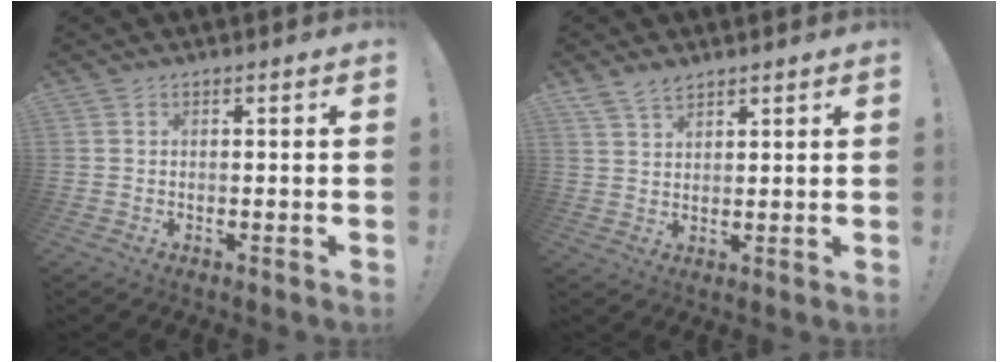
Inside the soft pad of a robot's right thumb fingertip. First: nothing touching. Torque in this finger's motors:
{"motor_torque": [0.07, -0.01, 0.50, 0.15, 0.01]}